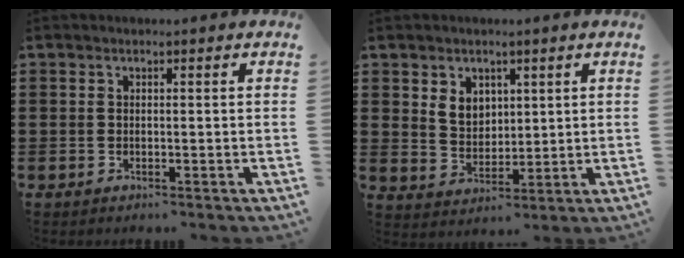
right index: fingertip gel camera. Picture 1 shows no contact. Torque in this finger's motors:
{"motor_torque": [0.05, 0.05, 0.16, 0.05]}